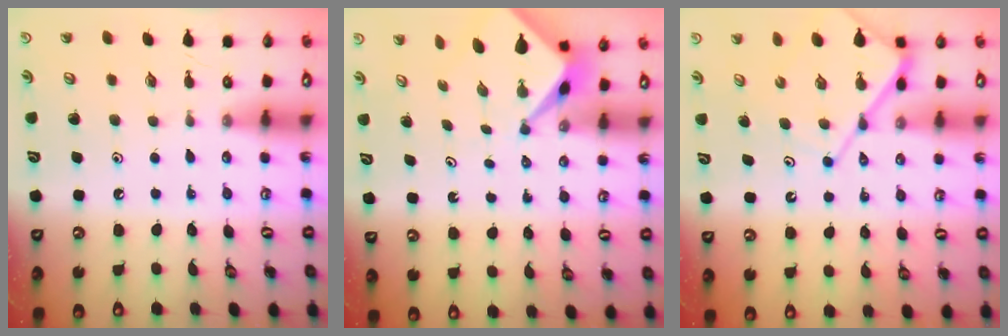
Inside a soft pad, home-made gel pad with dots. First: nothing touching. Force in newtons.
{"total": 2.5, "press": 2.4, "slide": 0.3}
{"total": 9.9, "press": 9.8, "slide": 1.0}